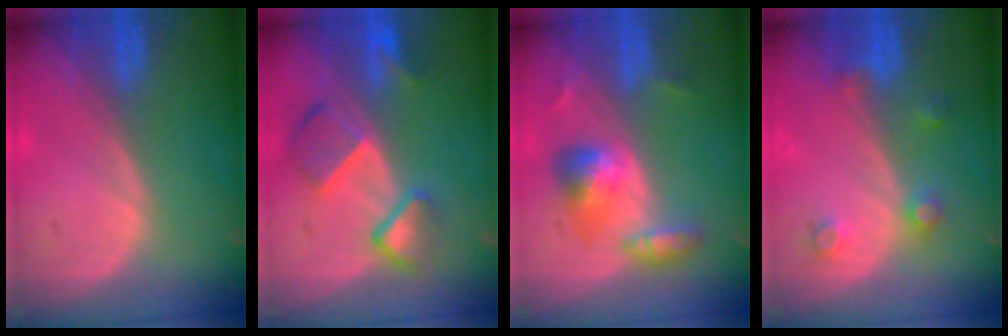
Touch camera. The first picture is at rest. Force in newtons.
{"total": 7.6, "press": 6.7, "slide": 3.6}
{"total": 5.7, "press": 5.6, "slide": 1.0}
{"total": 3.7, "press": 3.4, "slide": 1.4}